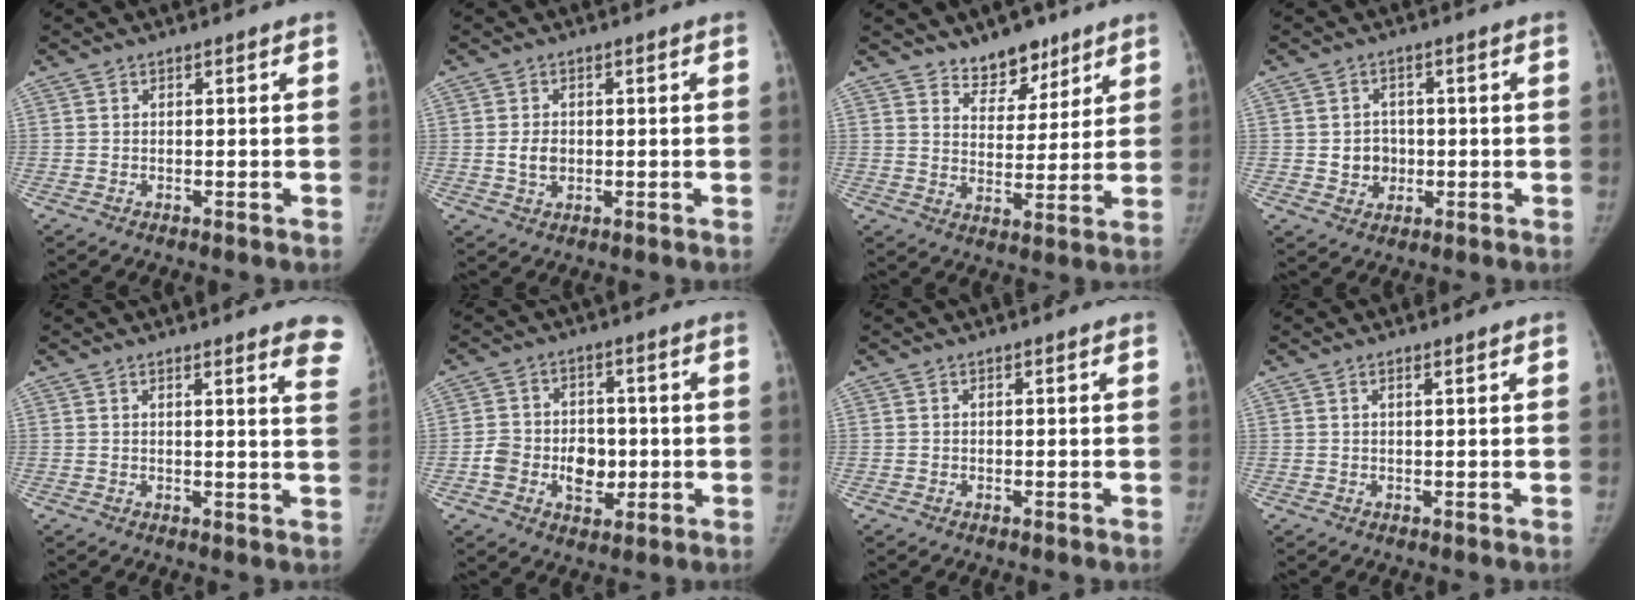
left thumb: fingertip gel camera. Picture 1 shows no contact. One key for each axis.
{"total": 2.8, "fx": 0.0, "fy": 2.1, "fz": 1.9, "tx": -0.030, "ty": -0.002, "tz": 0.004}
{"total": 8.0, "fx": 6.3, "fy": 4.2, "fz": 2.5, "tx": -0.003, "ty": -0.045, "tz": 0.105}
{"total": 4.4, "fx": -0.2, "fy": 4.0, "fz": 1.7, "tx": -0.003, "ty": 0.005, "tz": 0.001}
{"total": 7.5, "fx": 5.8, "fy": 0.5, "fz": 4.6, "tx": -0.034, "ty": -0.027, "tz": 0.042}
{"total": 9.3, "fx": -1.8, "fy": 7.0, "fz": 5.8, "tx": -0.061, "ty": 0.012, "tz": -0.025}
{"total": 0.0}
{"total": 0.9, "fx": 0.5, "fy": -0.2, "fz": 0.7, "tx": -0.017, "ty": 0.000, "tz": 0.011}